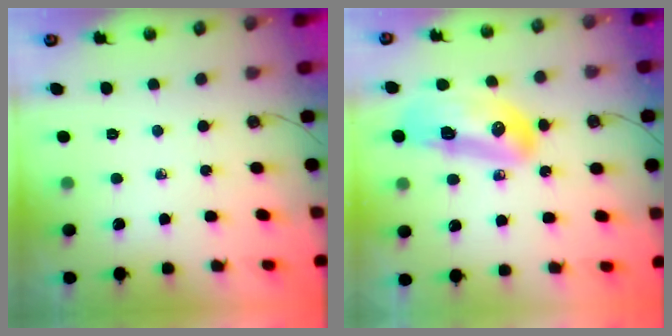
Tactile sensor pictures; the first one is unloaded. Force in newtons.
{"total": 14.7, "press": 14.6, "slide": 1.8}